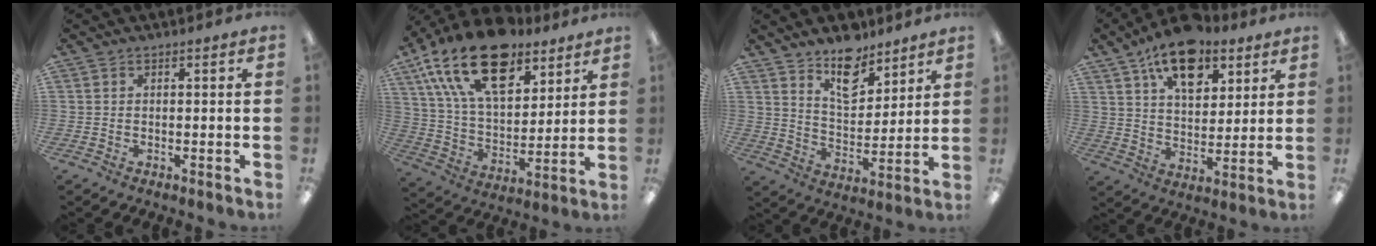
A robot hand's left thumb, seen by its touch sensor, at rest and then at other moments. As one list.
[{"total": 23.4, "force": [14.5, 11.8, 14.1], "torque": [-0.260, -0.067, 0.259]}, {"total": 11.5, "force": [9.1, 5.6, 4.4], "torque": [-0.052, -0.060, 0.165]}, {"total": 15.2, "force": [9.9, 8.3, 8.1], "torque": [-0.120, -0.046, 0.176]}]